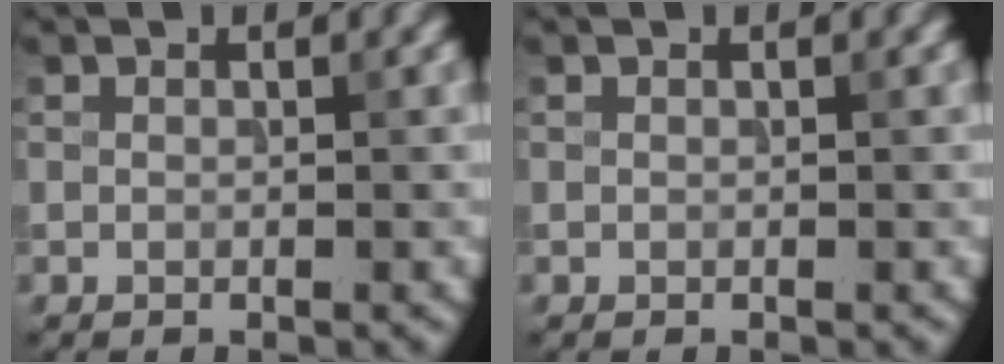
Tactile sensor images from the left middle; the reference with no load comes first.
{"total": 0.0}